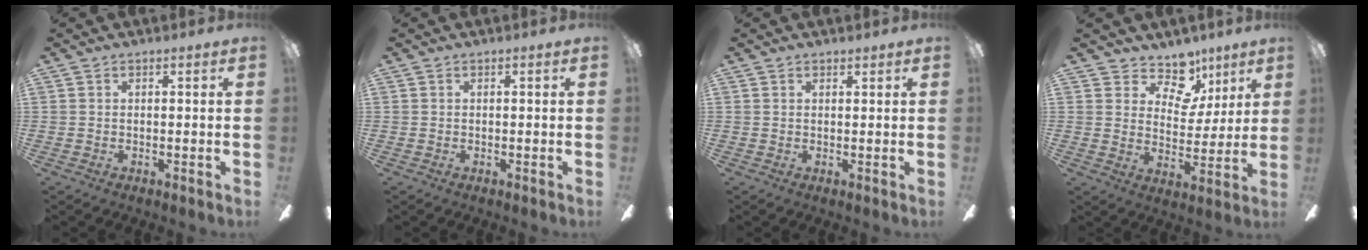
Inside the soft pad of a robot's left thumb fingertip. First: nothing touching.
{"total": 0.0}
{"total": 1.0, "force": [0.9, 0.4, 0.1], "torque": [0.005, -0.003, 0.015]}
{"total": 10.5, "force": [7.6, 6.3, 3.7], "torque": [-0.060, -0.054, 0.142]}